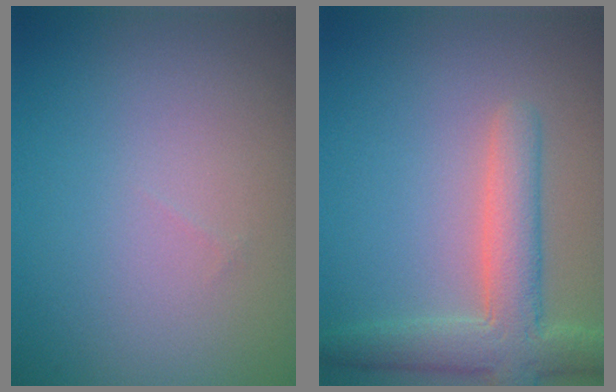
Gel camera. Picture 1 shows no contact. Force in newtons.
{"total": 5.0, "press": 4.9, "slide": 0.4}